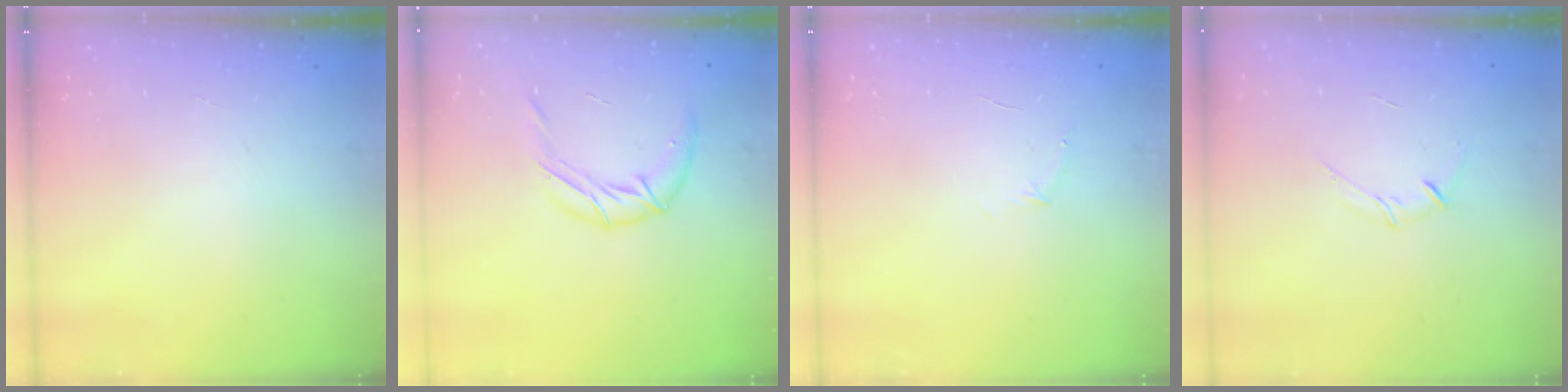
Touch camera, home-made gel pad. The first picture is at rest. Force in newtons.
{"total": 9.5, "press": 9.4, "slide": 1.1}
{"total": 3.8, "press": 3.6, "slide": 1.1}
{"total": 4.1, "press": 4.0, "slide": 0.9}